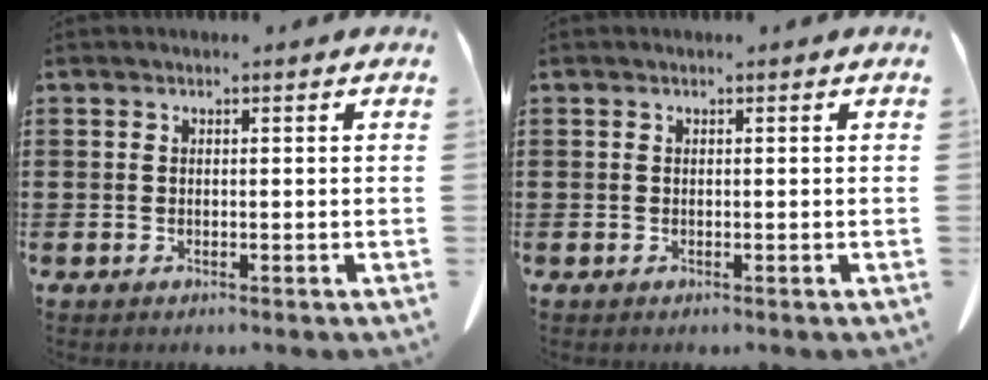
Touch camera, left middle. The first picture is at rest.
{"total": 0.0}